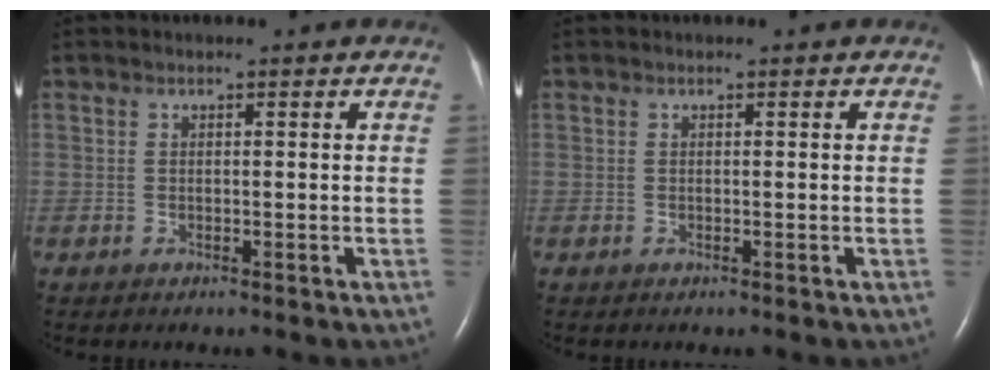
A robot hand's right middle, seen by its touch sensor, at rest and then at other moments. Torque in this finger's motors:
{"motor_torque": [0.00, 0.00, 0.00, 0.01]}